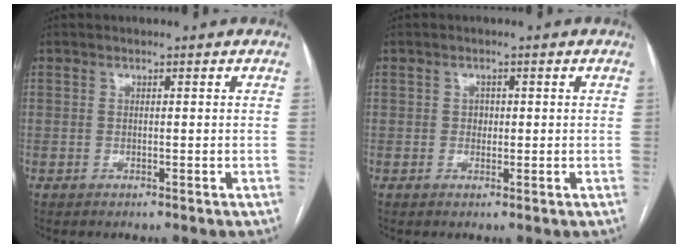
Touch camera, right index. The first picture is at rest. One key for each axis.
{"total": 1.2, "fx": 0.0, "fy": 1.0, "fz": 0.6, "tx": -0.006, "ty": 0.003, "tz": 0.001}